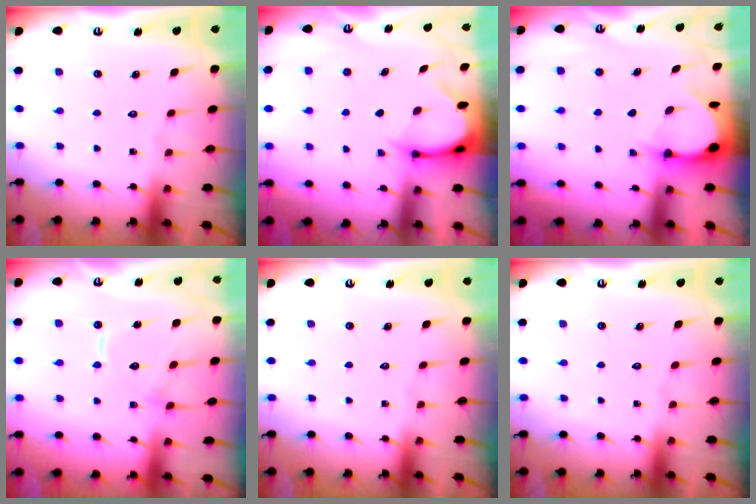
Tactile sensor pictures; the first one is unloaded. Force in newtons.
{"total": 3.2, "press": 3.2, "slide": 0.3}
{"total": 3.3, "press": 3.3, "slide": 0.4}
{"total": 11.5, "press": 11.4, "slide": 1.0}
{"total": 0.0}
{"total": 0.0}